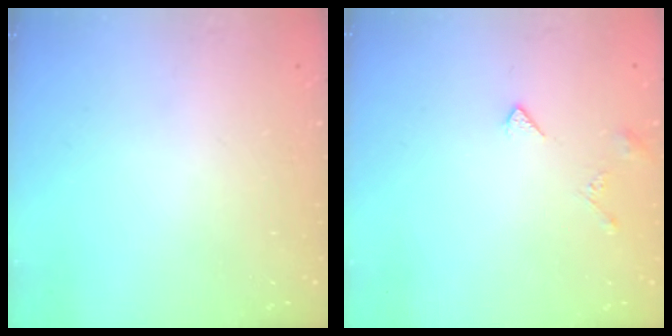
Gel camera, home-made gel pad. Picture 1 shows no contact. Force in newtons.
{"total": 4.9, "press": 4.8, "slide": 1.0}